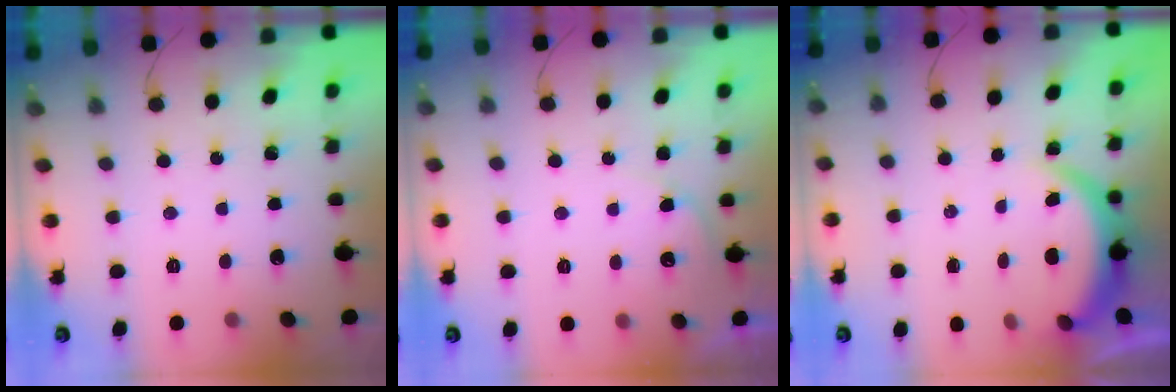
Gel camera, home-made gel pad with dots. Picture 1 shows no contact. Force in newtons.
{"total": 3.9, "press": 3.9, "slide": 0.5}
{"total": 4.0, "press": 3.9, "slide": 0.3}